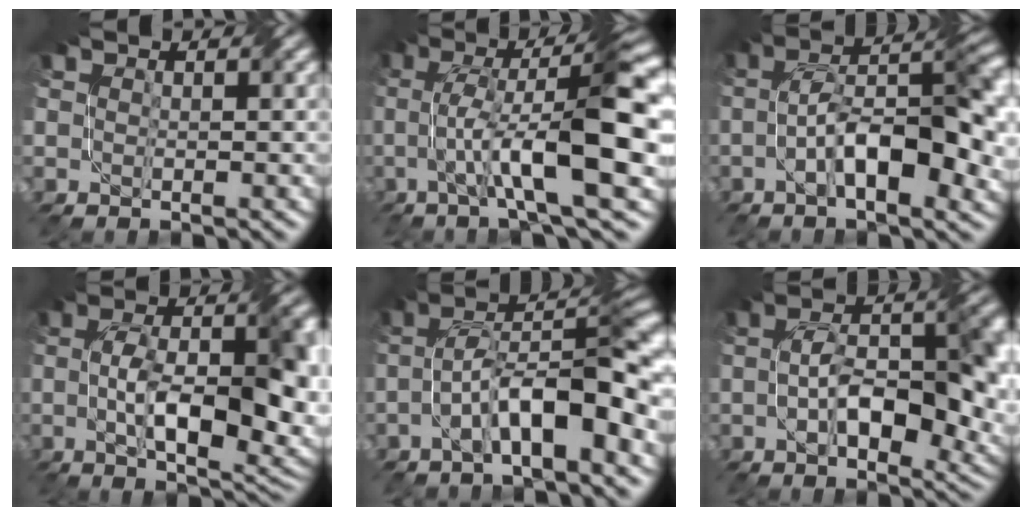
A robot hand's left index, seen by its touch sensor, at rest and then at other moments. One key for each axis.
{"total": 11.7, "fx": -0.6, "fy": 2.2, "fz": 11.5, "tx": -0.180, "ty": 0.023, "tz": -0.013}
{"total": 10.2, "fx": -2.3, "fy": 3.7, "fz": 9.3, "tx": -0.146, "ty": 0.019, "tz": -0.041}
{"total": 12.3, "fx": -1.4, "fy": 4.9, "fz": 11.2, "tx": -0.180, "ty": -0.011, "tz": -0.018}
{"total": 9.2, "fx": -3.0, "fy": 2.3, "fz": 8.3, "tx": -0.138, "ty": 0.025, "tz": -0.053}
{"total": 11.3, "fx": -1.5, "fy": 5.1, "fz": 10.0, "tx": -0.152, "ty": 0.004, "tz": -0.023}